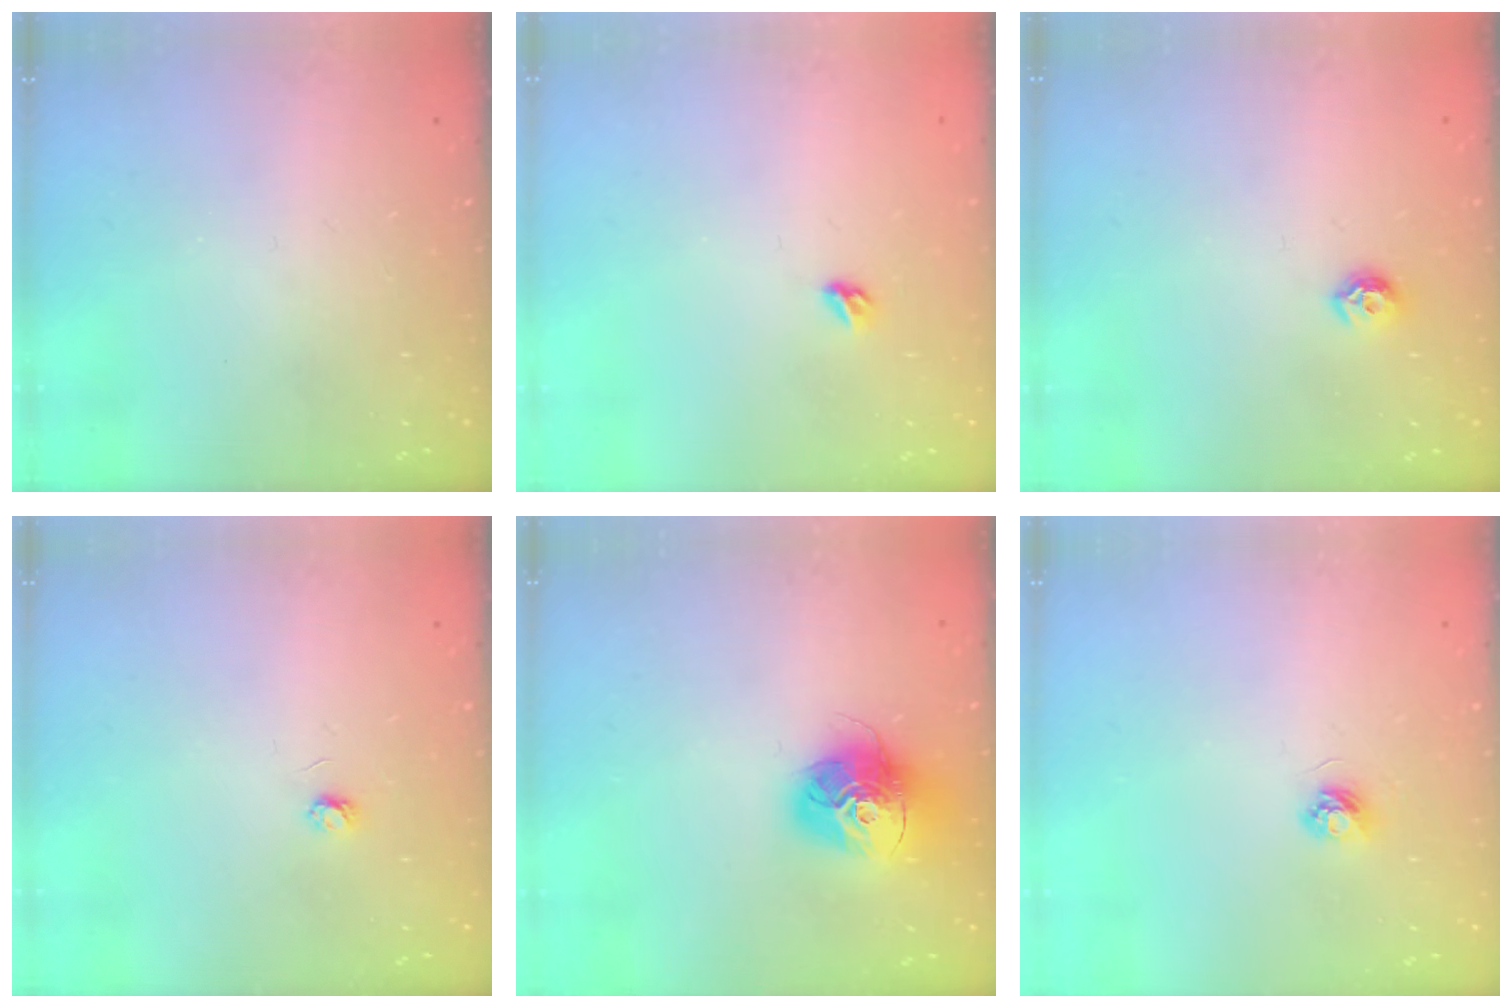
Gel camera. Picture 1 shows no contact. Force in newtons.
{"total": 3.4, "press": 3.3, "slide": 0.8}
{"total": 6.8, "press": 6.7, "slide": 1.0}
{"total": 2.9, "press": 2.9, "slide": 0.3}
{"total": 16.1, "press": 16.0, "slide": 1.5}
{"total": 3.6, "press": 3.6, "slide": 0.4}